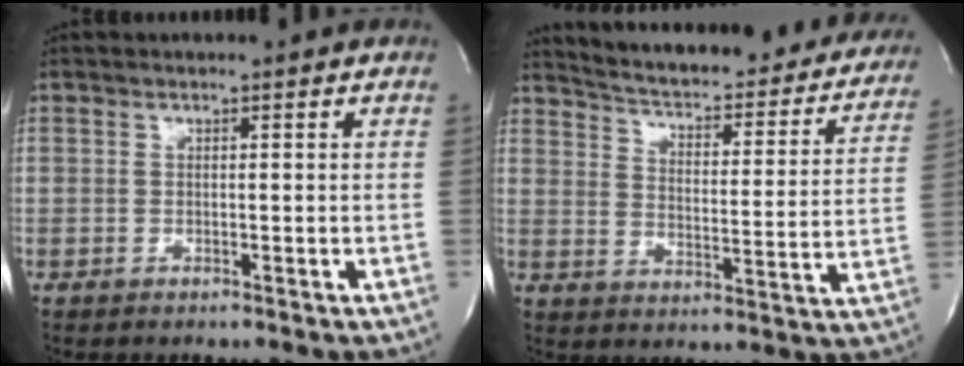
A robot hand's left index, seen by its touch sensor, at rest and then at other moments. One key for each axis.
{"total": 28.2, "fx": 25.5, "fy": 6.6, "fz": 10.1, "tx": -0.152, "ty": -0.063, "tz": 0.306}